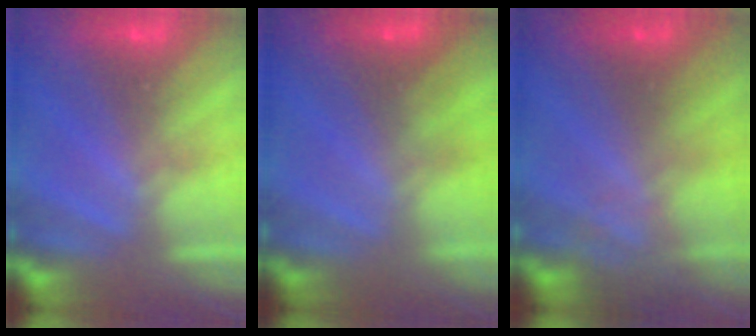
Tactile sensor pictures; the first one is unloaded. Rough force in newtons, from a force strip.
{"total": 2.2}
{"total": 2.3}